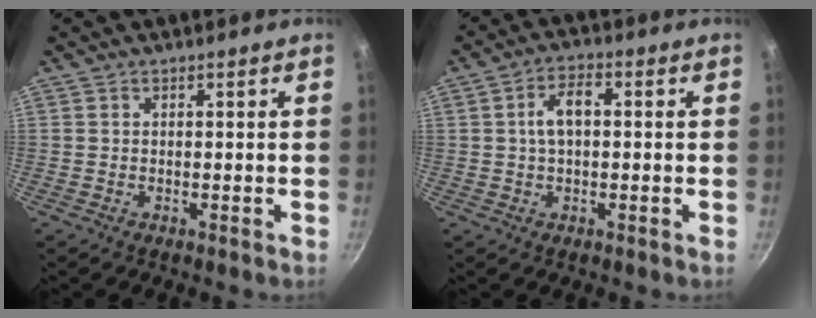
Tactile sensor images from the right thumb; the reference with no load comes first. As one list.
[{"total": 5.8, "force": [0.5, 3.1, 4.8], "torque": [-0.081, 0.019, 0.005]}]